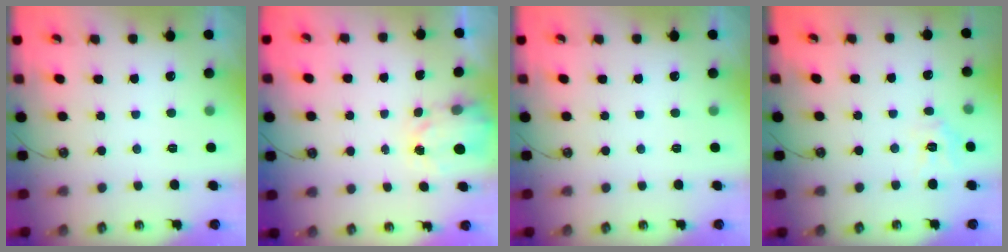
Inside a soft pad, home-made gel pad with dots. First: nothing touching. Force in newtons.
{"total": 2.6, "press": 2.6, "slide": 0.4}
{"total": 0.0}
{"total": 7.7, "press": 7.7, "slide": 0.5}